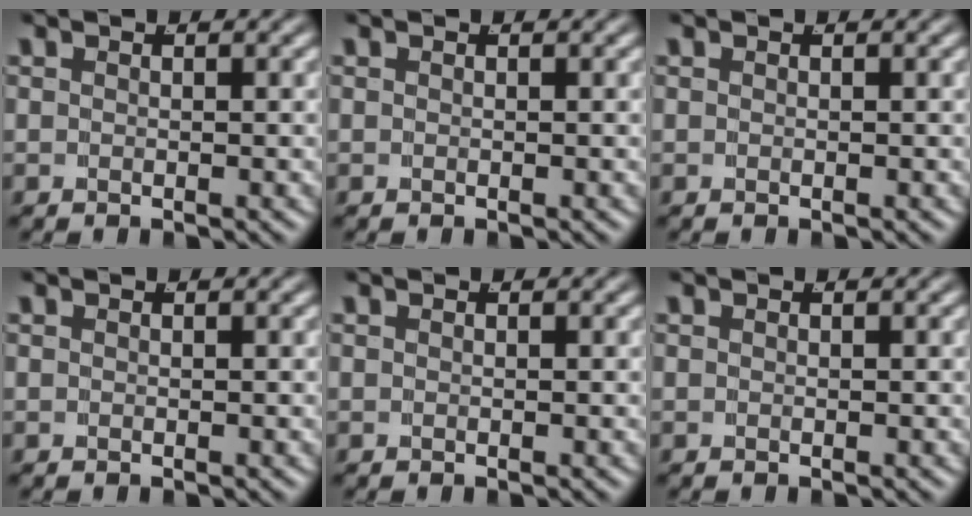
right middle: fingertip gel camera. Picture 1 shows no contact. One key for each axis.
{"total": 0.0}
{"total": 0.0}
{"total": 0.0}
{"total": 0.0}
{"total": 0.0}